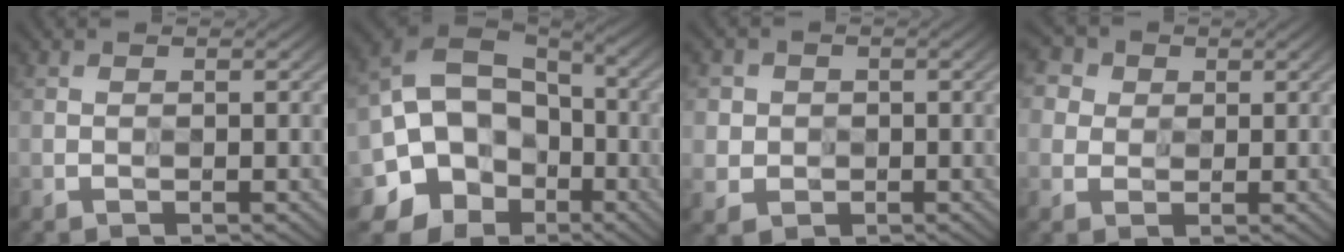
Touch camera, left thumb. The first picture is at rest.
{"total": 13.8, "force": [-3.4, 11.9, 6.1], "torque": [-0.133, -0.018, -0.077]}
{"total": 3.4, "force": [0.8, 3.3, -0.1], "torque": [-0.018, -0.005, 0.010]}
{"total": 6.3, "force": [3.2, 4.9, 2.3], "torque": [-0.094, 0.018, 0.057]}